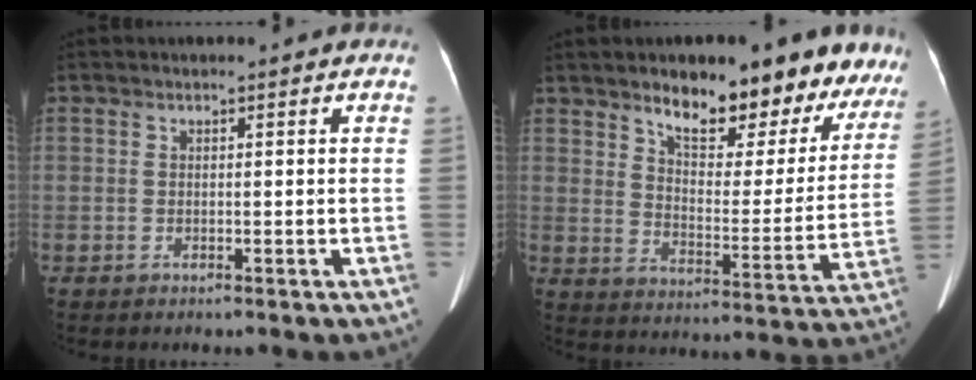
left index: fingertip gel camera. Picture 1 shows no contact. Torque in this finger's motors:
{"motor_torque": [1.22, -0.92, 0.89, 0.06]}